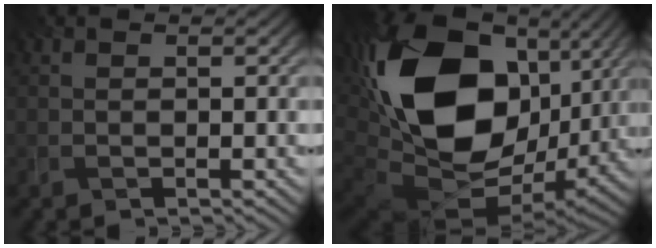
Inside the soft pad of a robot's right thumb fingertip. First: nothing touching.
{"total": 22.1, "force": [4.3, 14.8, 15.8], "torque": [-0.369, -0.018, 0.088]}